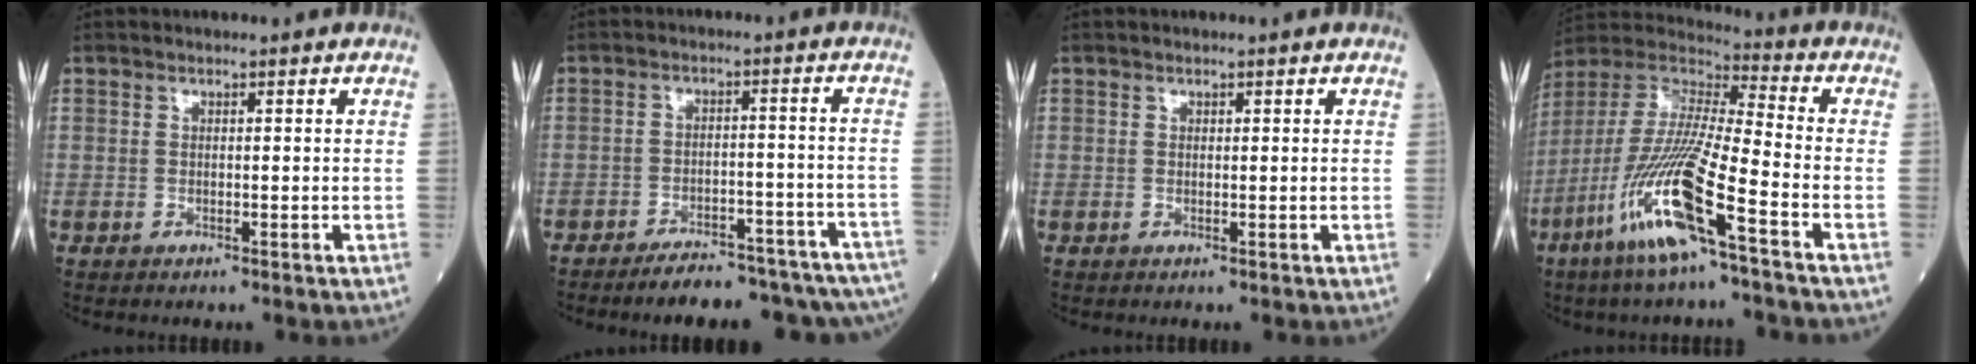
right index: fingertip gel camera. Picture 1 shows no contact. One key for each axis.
{"total": 15.2, "fx": -13.4, "fy": 3.3, "fz": 6.4, "tx": -0.044, "ty": 0.023, "tz": -0.167}
{"total": 0.0}
{"total": 17.3, "fx": -8.3, "fy": 0.6, "fz": 15.2, "tx": -0.326, "ty": -0.031, "tz": -0.167}